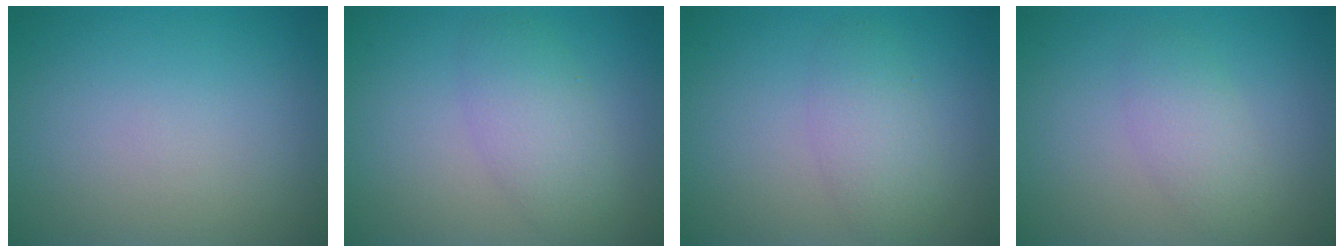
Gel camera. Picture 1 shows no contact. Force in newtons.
{"total": 3.5, "press": 3.5, "slide": 0.1}
{"total": 2.8, "press": 2.8, "slide": 0.1}
{"total": 2.5, "press": 2.5, "slide": 0.0}